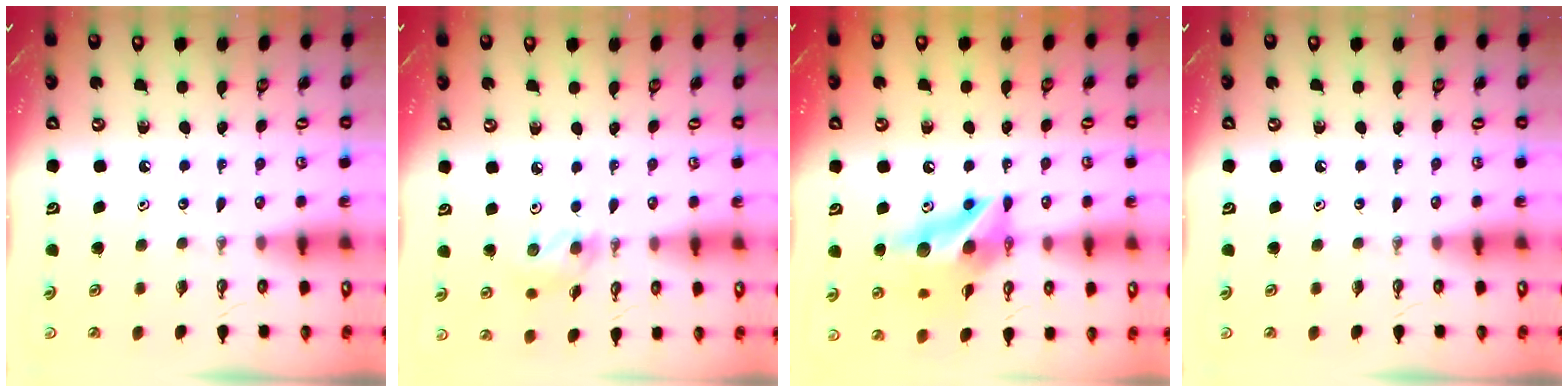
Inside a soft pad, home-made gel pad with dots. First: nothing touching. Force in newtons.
{"total": 5.8, "press": 5.7, "slide": 1.0}
{"total": 12.8, "press": 12.8, "slide": 1.3}
{"total": 0.0}